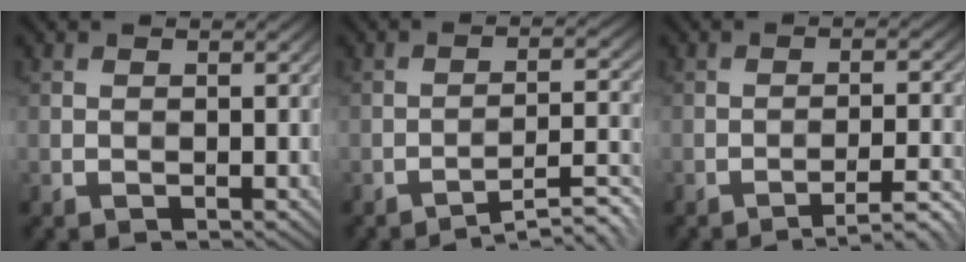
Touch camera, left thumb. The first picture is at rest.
{"total": 6.2, "force": [-4.7, 0.9, 4.0], "torque": [-0.060, 0.018, -0.070]}
{"total": 4.9, "force": [-3.7, 0.6, 3.2], "torque": [-0.050, 0.015, -0.058]}